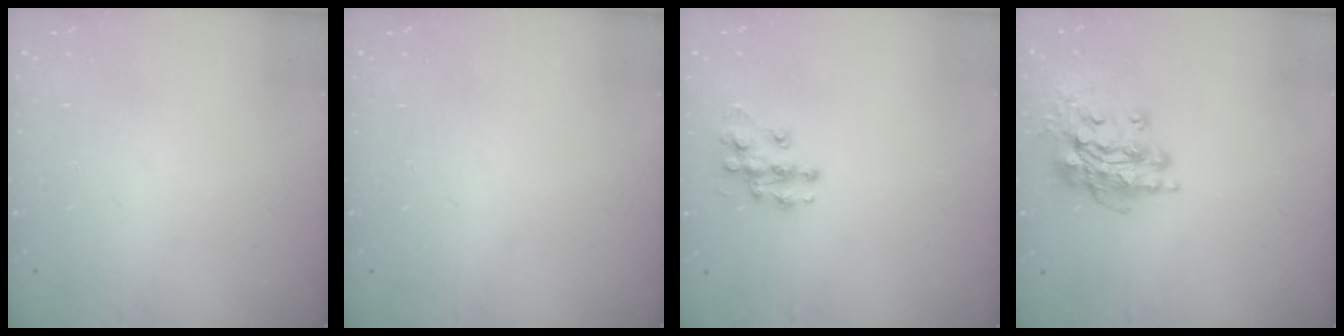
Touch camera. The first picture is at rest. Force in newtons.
{"total": 0.0}
{"total": 10.2, "press": 10.2, "slide": 0.5}
{"total": 15.0, "press": 14.9, "slide": 1.6}